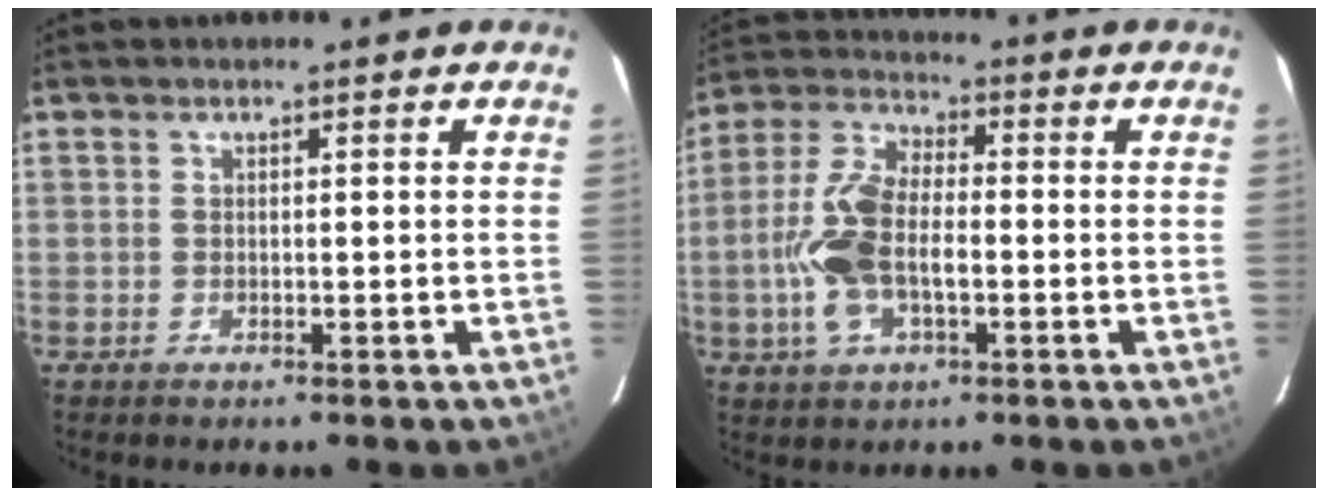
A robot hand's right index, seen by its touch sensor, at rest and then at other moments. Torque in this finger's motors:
{"motor_torque": [1.66, -0.33, 0.94, 0.21]}